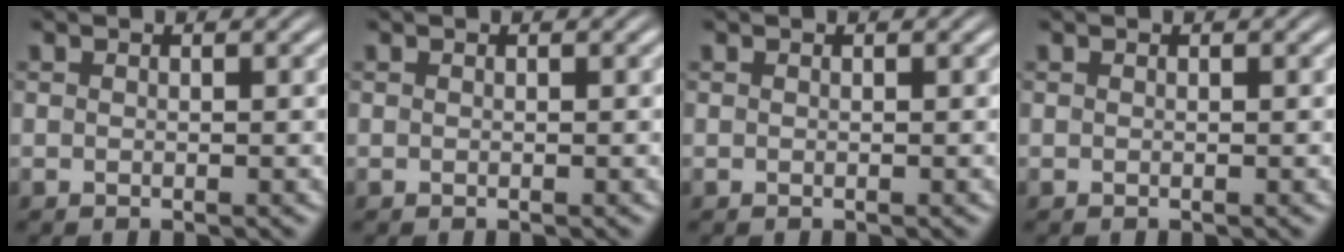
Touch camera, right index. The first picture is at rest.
{"total": 0.0}
{"total": 0.0}
{"total": 0.0}